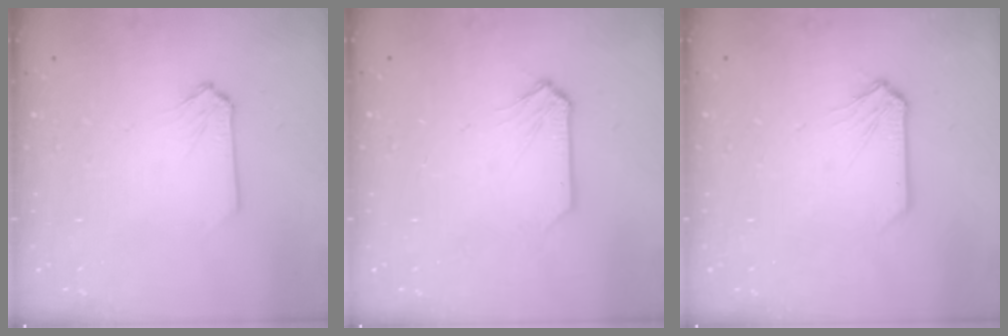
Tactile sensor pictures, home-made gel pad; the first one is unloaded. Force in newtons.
{"total": 0.0}
{"total": 0.5, "press": 0.5, "slide": 0.1}